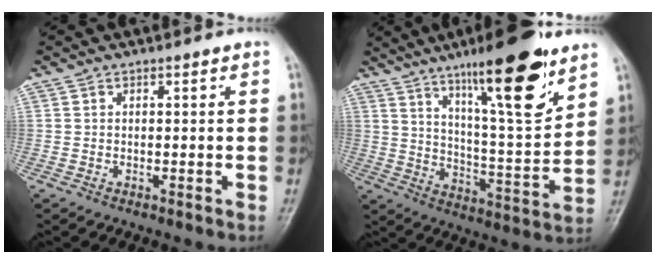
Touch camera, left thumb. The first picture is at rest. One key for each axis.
{"total": 19.9, "fx": 12.3, "fy": 3.9, "fz": 15.2, "tx": -0.207, "ty": -0.065, "tz": 0.201}